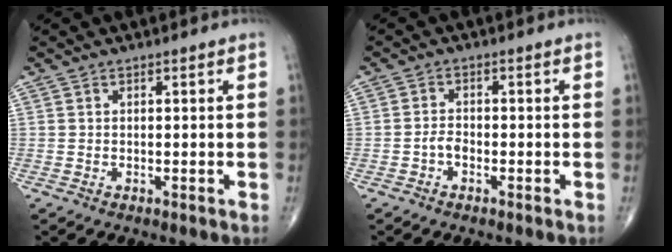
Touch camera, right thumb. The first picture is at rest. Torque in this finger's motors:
{"motor_torque": [0.21, 0.04, -0.11, -0.05, 0.04]}